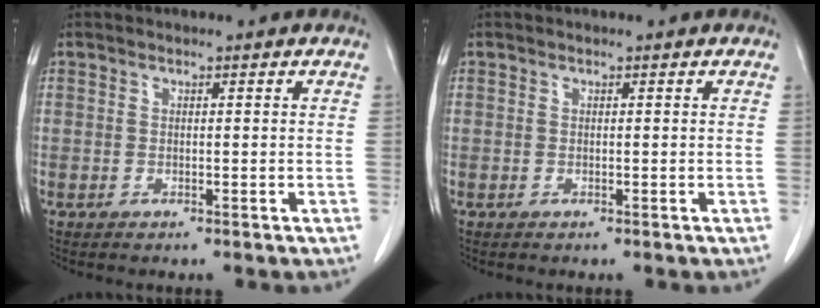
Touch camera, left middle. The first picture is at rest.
{"total": 0.0}